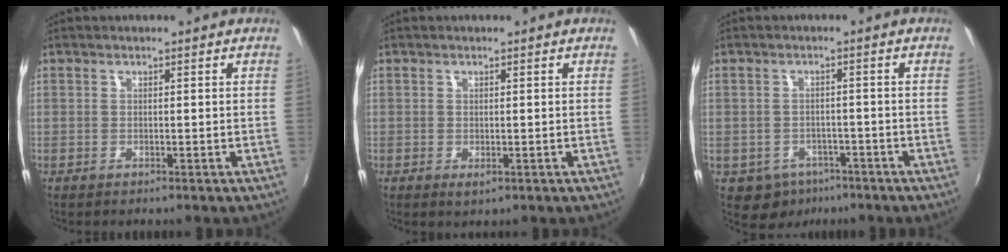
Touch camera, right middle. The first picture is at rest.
{"total": 1.1, "force": [-0.1, 0.7, 0.8], "torque": [-0.015, -0.004, -0.001]}
{"total": 5.6, "force": [-3.5, 4.1, 1.4], "torque": [-0.039, -0.002, -0.043]}